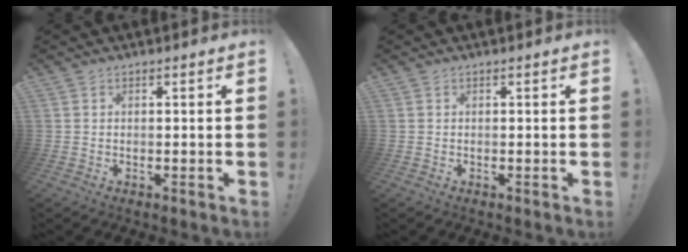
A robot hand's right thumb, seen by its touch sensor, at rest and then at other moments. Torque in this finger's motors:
{"motor_torque": [-0.02, -0.02, 0.00, 0.00, 0.00]}